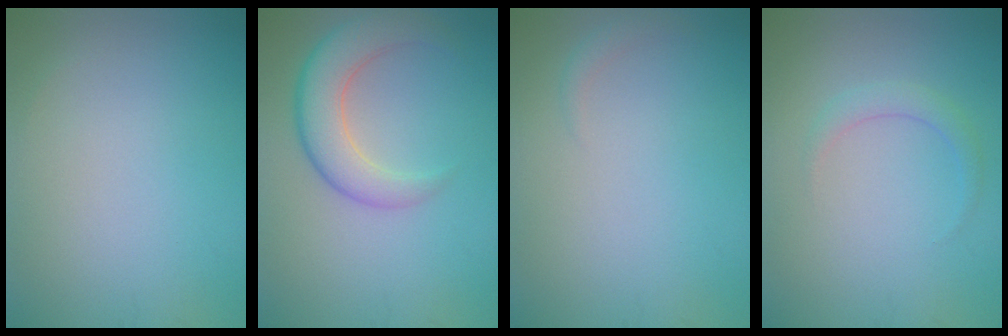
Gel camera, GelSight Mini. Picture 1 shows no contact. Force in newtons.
{"total": 5.1, "press": 5.1, "slide": 0.2}
{"total": 0.8, "press": 0.8, "slide": 0.0}
{"total": 1.5, "press": 1.5, "slide": 0.1}